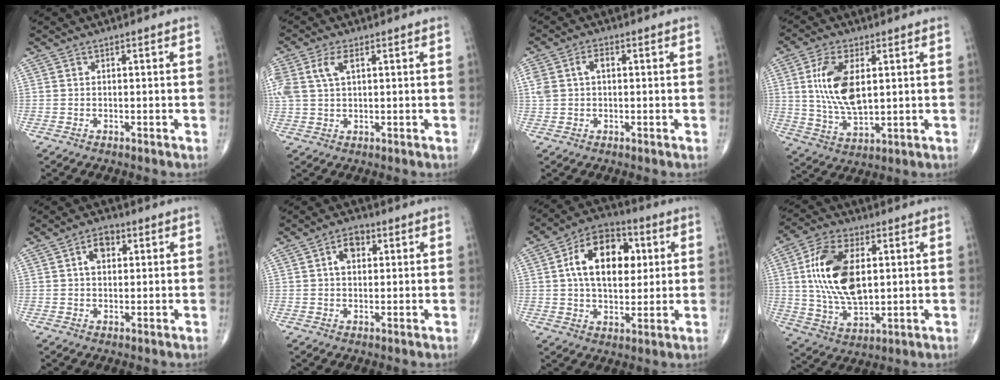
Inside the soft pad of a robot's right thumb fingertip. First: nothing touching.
{"total": 7.2, "force": [2.6, 3.8, 5.5], "torque": [-0.137, 0.011, 0.054]}
{"total": 4.7, "force": [1.0, 3.0, 3.6], "torque": [-0.082, 0.017, 0.021]}
{"total": 12.5, "force": [2.5, 6.2, 10.5], "torque": [-0.200, -0.016, 0.054]}
{"total": 5.0, "force": [1.5, 3.2, 3.5], "torque": [-0.045, 0.006, 0.020]}
{"total": 5.2, "force": [1.5, 3.4, 3.6], "torque": [-0.045, 0.006, 0.020]}
{"total": 16.4, "force": [3.6, 10.2, 12.3], "torque": [-0.169, 0.007, 0.054]}
{"total": 17.0, "force": [2.8, 9.3, 14.0], "torque": [-0.257, -0.007, 0.054]}